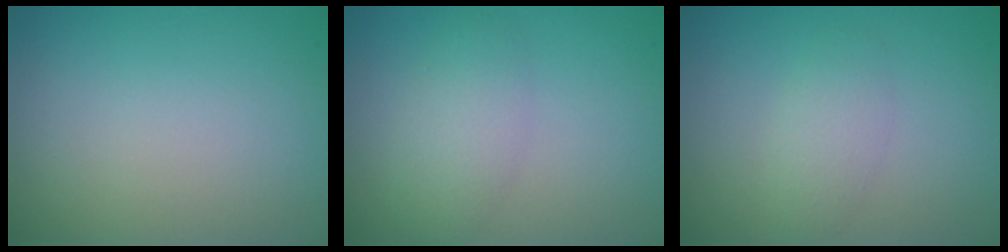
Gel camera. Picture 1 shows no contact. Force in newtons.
{"total": 2.7, "press": 2.7, "slide": 0.0}
{"total": 1.8, "press": 1.8, "slide": 0.1}